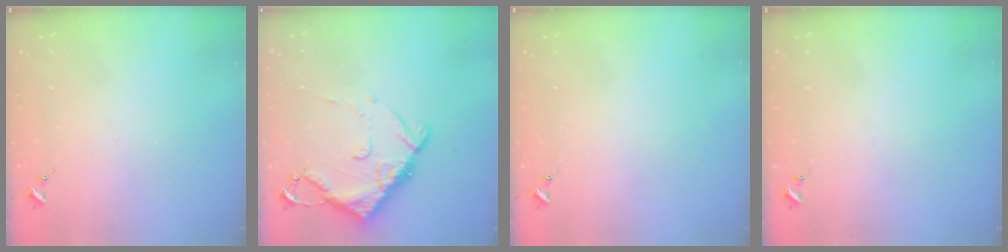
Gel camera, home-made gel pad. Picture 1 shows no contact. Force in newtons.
{"total": 11.5, "press": 11.5, "slide": 1.1}
{"total": 0.0}
{"total": 0.0}